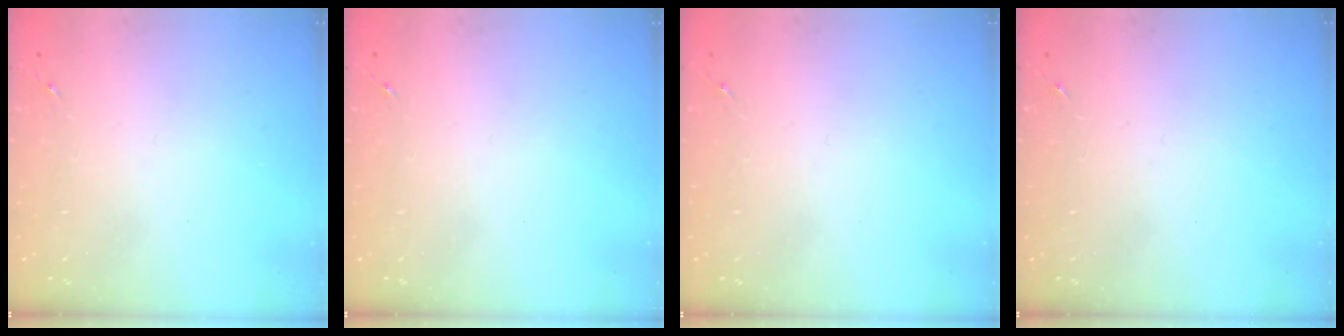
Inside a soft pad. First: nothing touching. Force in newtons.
{"total": 0.0}
{"total": 0.0}
{"total": 0.0}